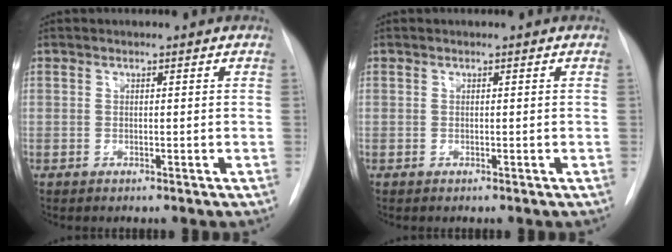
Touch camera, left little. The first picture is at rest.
{"total": 0.0}